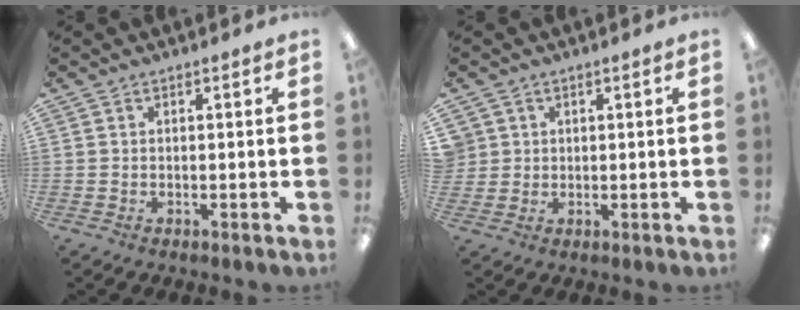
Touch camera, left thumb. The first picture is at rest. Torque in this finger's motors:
{"motor_torque": [-0.24, -0.24, 0.32, -0.09, 0.00]}